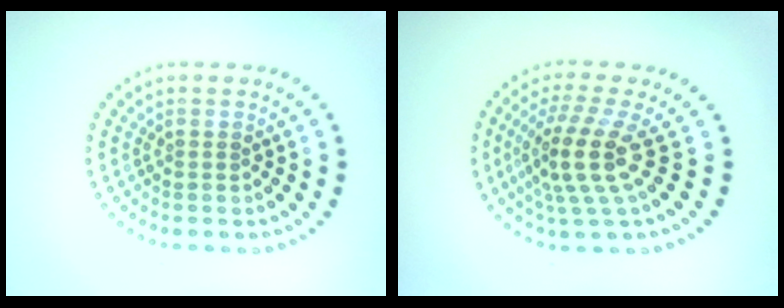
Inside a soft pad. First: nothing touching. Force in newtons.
{"total": 4.7, "press": 3.4, "slide": 3.1}